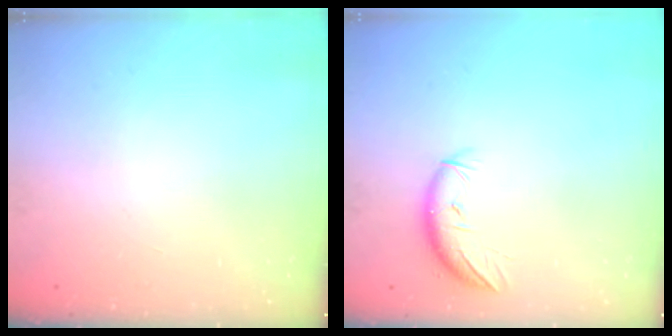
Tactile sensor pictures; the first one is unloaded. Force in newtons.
{"total": 7.6, "press": 7.5, "slide": 1.3}